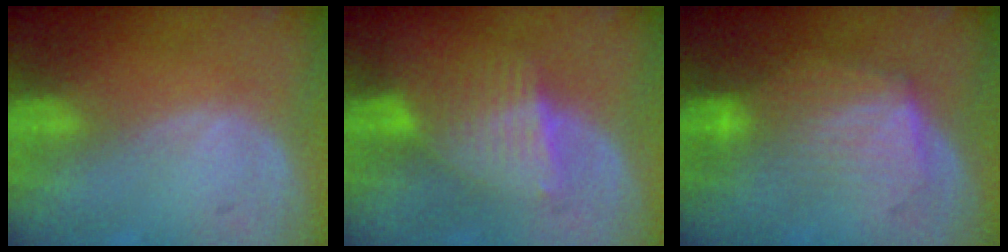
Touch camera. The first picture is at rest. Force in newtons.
{"total": 6.6, "press": 6.2, "slide": 2.4}
{"total": 7.0, "press": 7.0, "slide": 0.7}